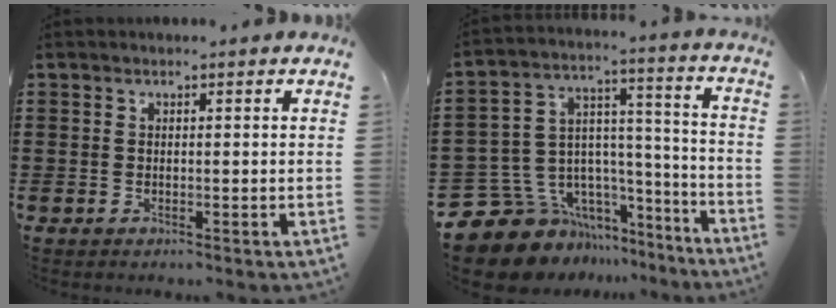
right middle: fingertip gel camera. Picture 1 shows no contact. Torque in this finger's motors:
{"motor_torque": [2.14, 0.00, 0.33, 0.01]}